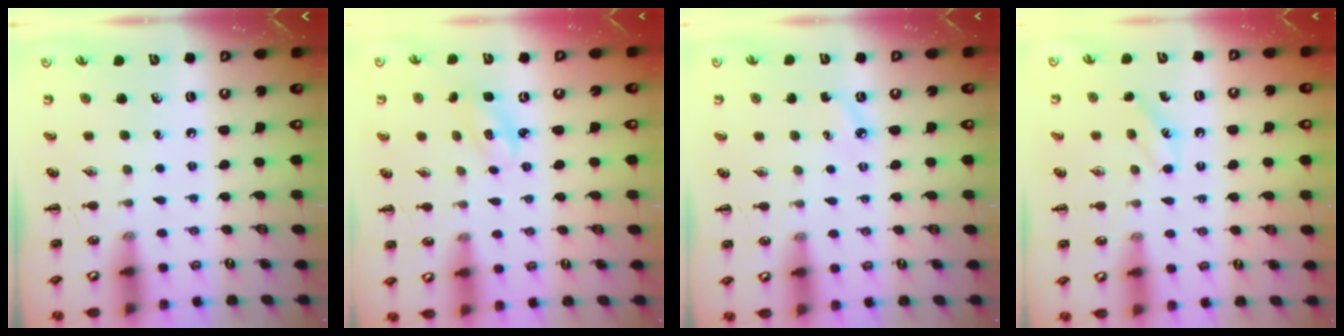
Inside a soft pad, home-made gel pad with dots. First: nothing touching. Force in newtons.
{"total": 2.8, "press": 2.8, "slide": 0.7}
{"total": 3.4, "press": 3.1, "slide": 1.2}
{"total": 6.6, "press": 6.5, "slide": 1.5}